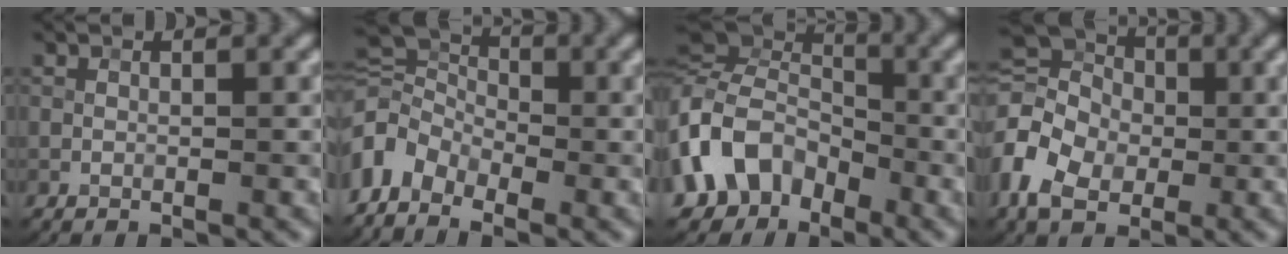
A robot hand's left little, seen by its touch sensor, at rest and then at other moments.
{"total": 5.0, "force": [-2.1, 3.5, 2.9], "torque": [-0.055, 0.008, -0.062]}
{"total": 9.1, "force": [-2.9, 7.0, 5.0], "torque": [-0.117, 0.003, -0.069]}
{"total": 8.5, "force": [-1.3, 6.6, 5.3], "torque": [-0.132, 0.007, -0.030]}